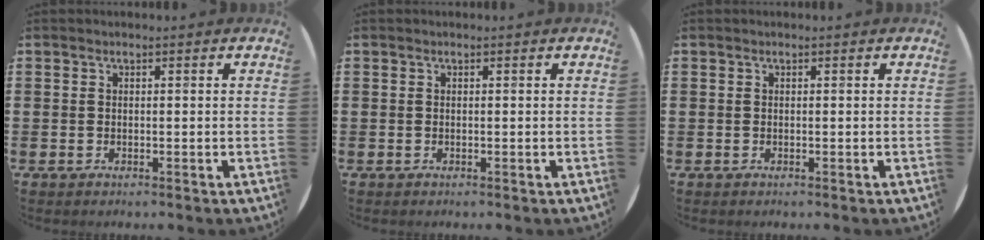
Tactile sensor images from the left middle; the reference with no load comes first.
{"total": 0.0}
{"total": 0.0}